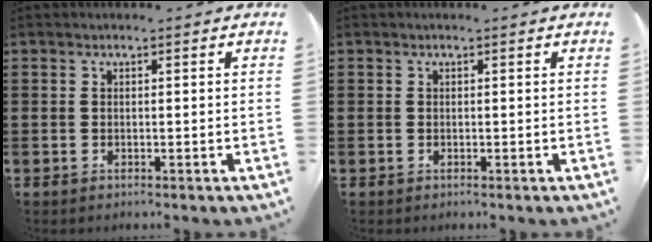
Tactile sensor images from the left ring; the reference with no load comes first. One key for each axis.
{"total": 0.0}